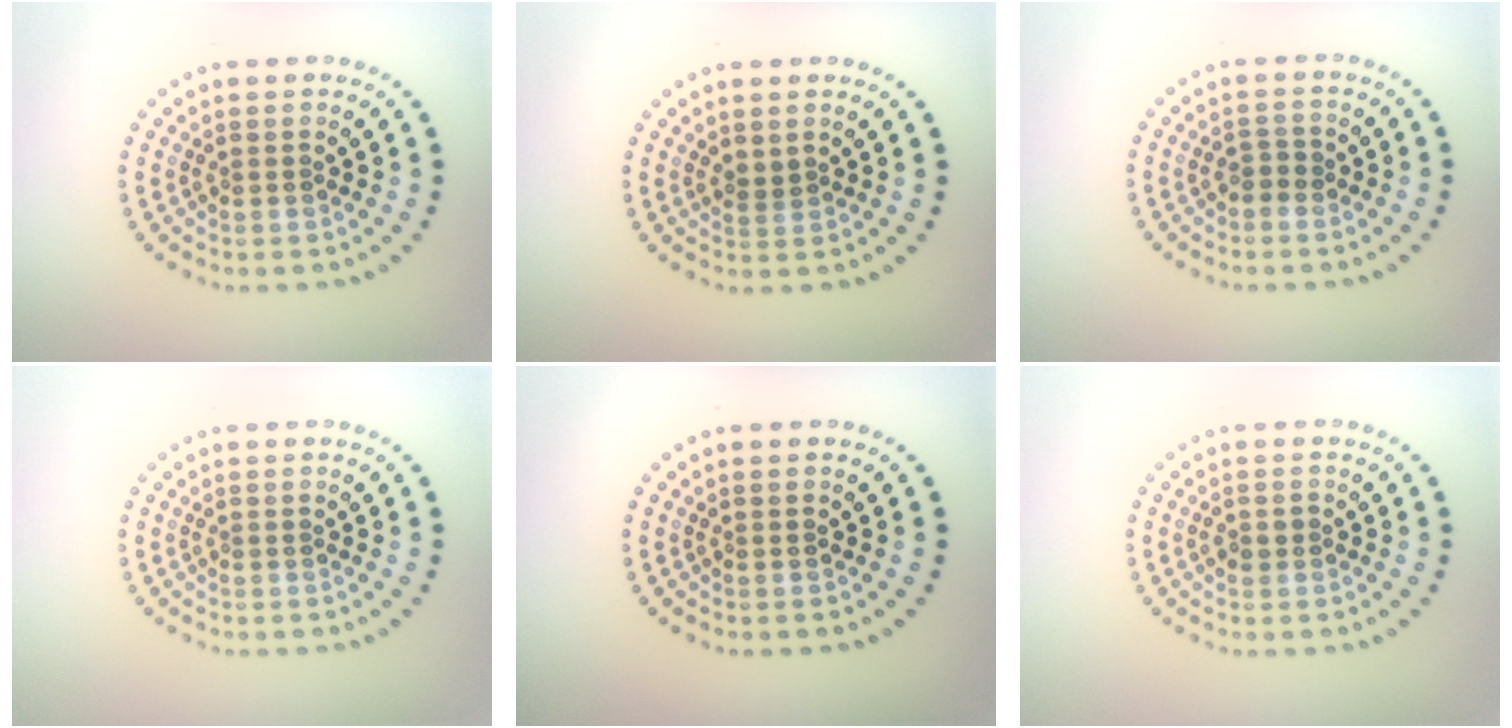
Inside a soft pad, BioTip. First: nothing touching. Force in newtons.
{"total": 0.8, "press": 0.7, "slide": 0.4}
{"total": 0.8, "press": 0.6, "slide": 0.6}
{"total": 0.0}
{"total": 0.0}
{"total": 1.1, "press": 1.1, "slide": 0.2}